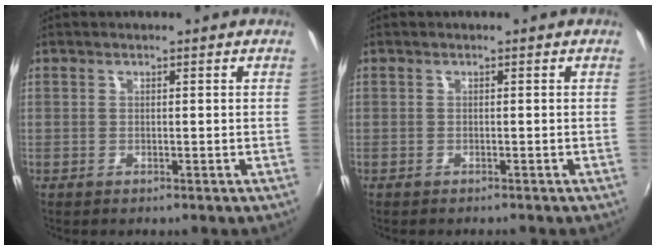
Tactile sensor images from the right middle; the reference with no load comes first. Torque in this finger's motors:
{"motor_torque": [-0.09, -0.03, -0.01, 0.00]}